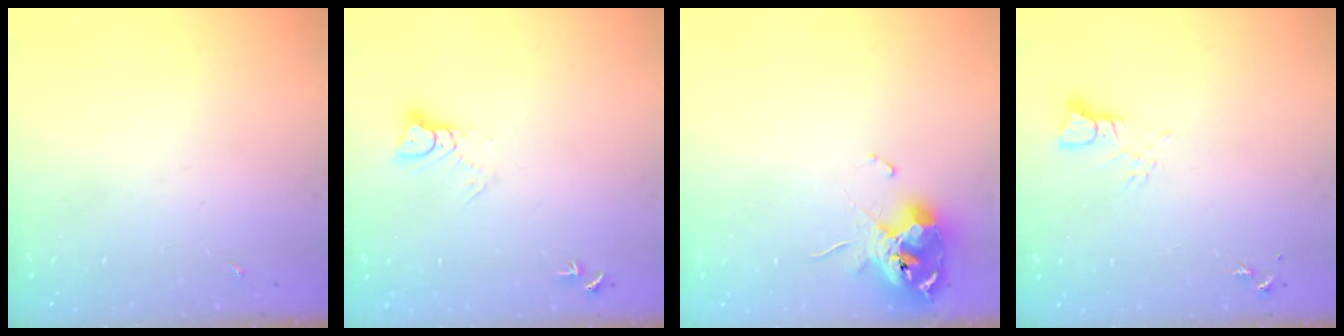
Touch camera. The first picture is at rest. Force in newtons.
{"total": 4.7, "press": 4.7, "slide": 0.2}
{"total": 11.9, "press": 11.8, "slide": 1.4}
{"total": 3.4, "press": 3.4, "slide": 0.3}